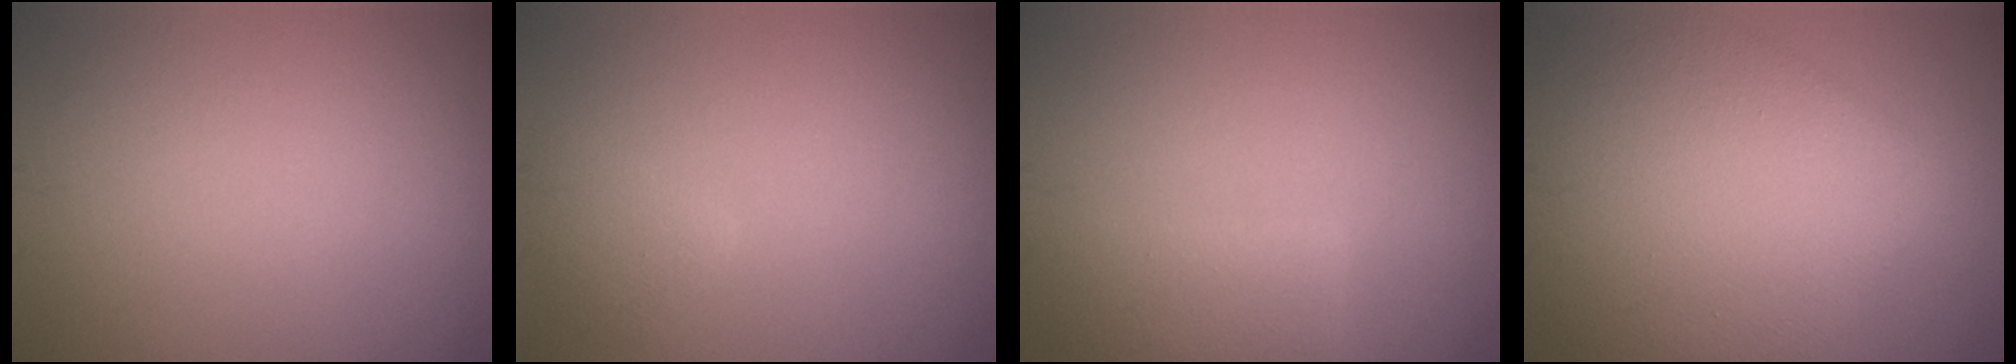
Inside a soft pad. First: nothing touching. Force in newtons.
{"total": 1.5, "press": 1.5, "slide": 0.1}
{"total": 3.2, "press": 3.2, "slide": 0.2}
{"total": 12.7, "press": 12.7, "slide": 0.2}